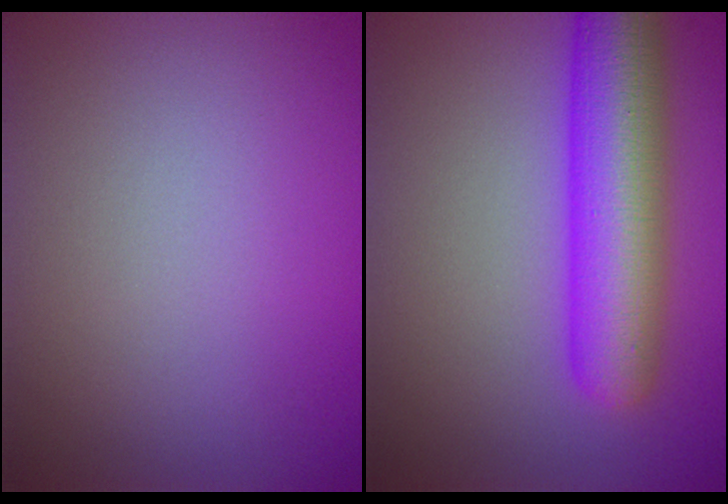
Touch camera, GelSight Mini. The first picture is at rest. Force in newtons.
{"total": 8.7, "press": 8.7, "slide": 0.2}